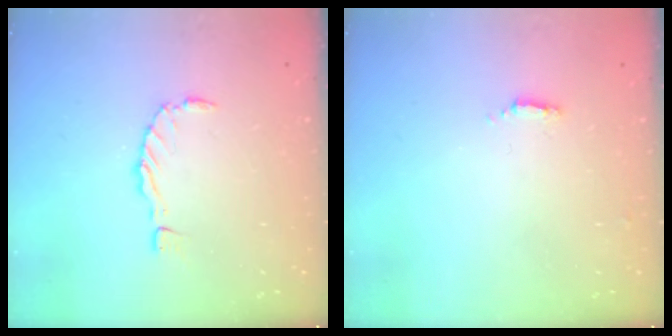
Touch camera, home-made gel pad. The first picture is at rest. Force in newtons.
{"total": 2.0, "press": 2.0, "slide": 0.4}